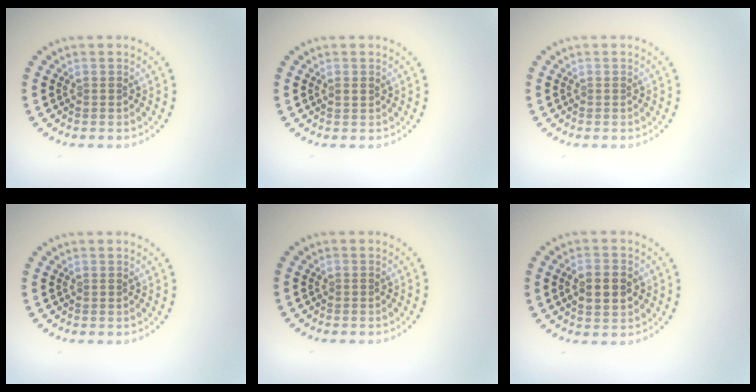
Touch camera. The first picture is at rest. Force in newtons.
{"total": 1.0, "press": 1.0, "slide": 0.1}
{"total": 0.0}
{"total": 0.0}
{"total": 0.0}
{"total": 4.2, "press": 4.2, "slide": 0.1}